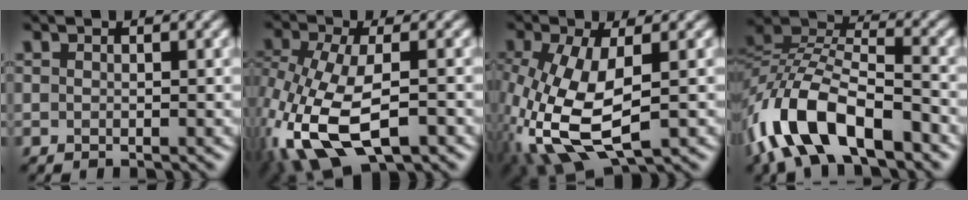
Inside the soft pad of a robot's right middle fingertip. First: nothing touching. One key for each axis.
{"total": 9.3, "fx": -3.9, "fy": 4.7, "fz": 6.9, "tx": -0.166, "ty": -0.014, "tz": -0.071}
{"total": 8.9, "fx": -2.4, "fy": 4.0, "fz": 7.6, "tx": -0.194, "ty": -0.013, "tz": -0.044}
{"total": 11.6, "fx": -6.9, "fy": 5.3, "fz": 7.6, "tx": -0.155, "ty": 0.003, "tz": -0.140}